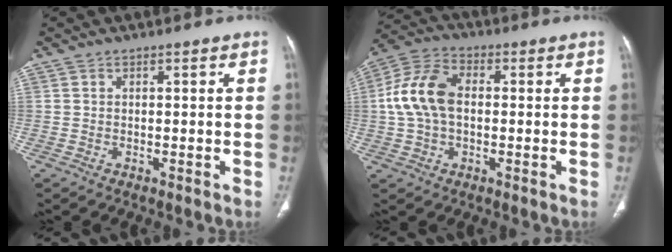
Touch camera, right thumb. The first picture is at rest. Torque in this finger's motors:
{"motor_torque": [-0.23, 0.80, 1.07, -0.39, 0.13]}